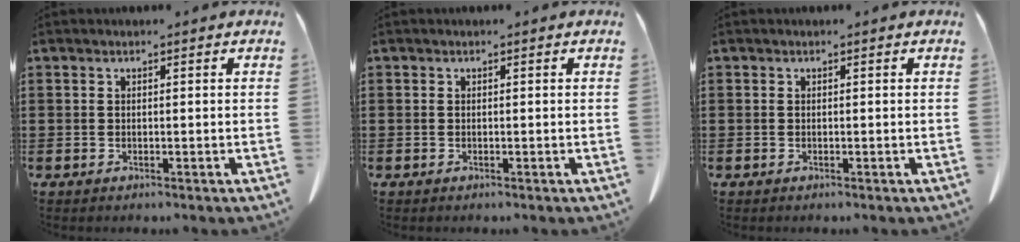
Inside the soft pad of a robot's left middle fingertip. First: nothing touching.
{"total": 0.0}
{"total": 0.0}